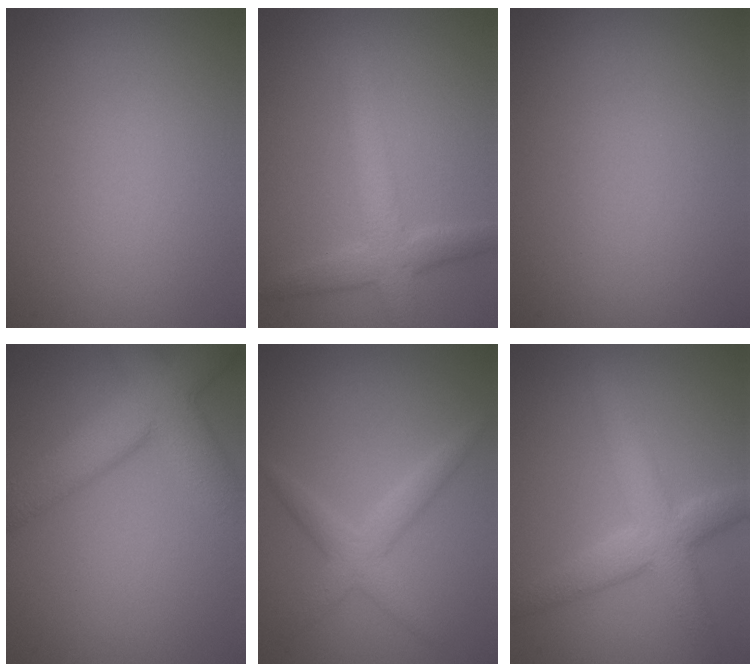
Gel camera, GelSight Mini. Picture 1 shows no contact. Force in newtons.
{"total": 3.7, "press": 3.7, "slide": 0.1}
{"total": 0.0}
{"total": 7.7, "press": 7.7, "slide": 0.4}
{"total": 2.6, "press": 2.6, "slide": 0.1}
{"total": 4.6, "press": 4.6, "slide": 0.0}